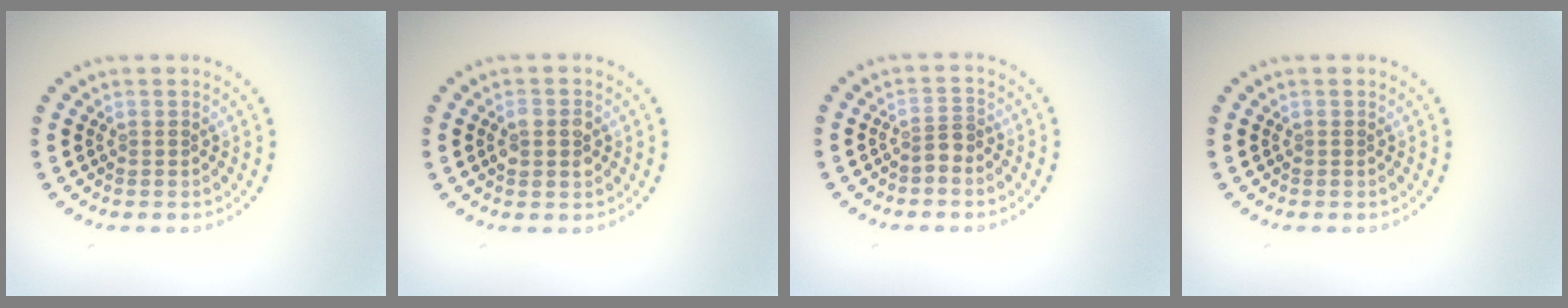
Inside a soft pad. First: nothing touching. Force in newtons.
{"total": 2.4, "press": 2.4, "slide": 0.2}
{"total": 1.6, "press": 1.2, "slide": 1.1}
{"total": 0.0}